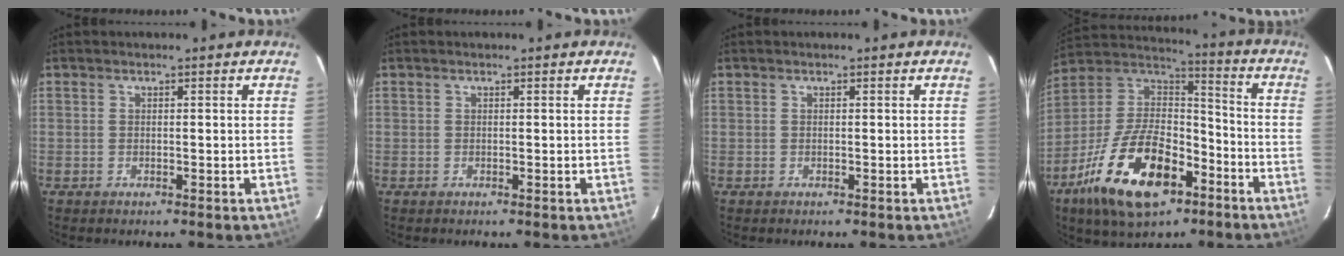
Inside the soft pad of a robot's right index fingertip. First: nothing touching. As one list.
[{"total": 0.0}, {"total": 0.0}, {"total": 22.9, "force": [-11.8, 11.0, 16.3], "torque": [-0.332, -0.007, -0.200]}]